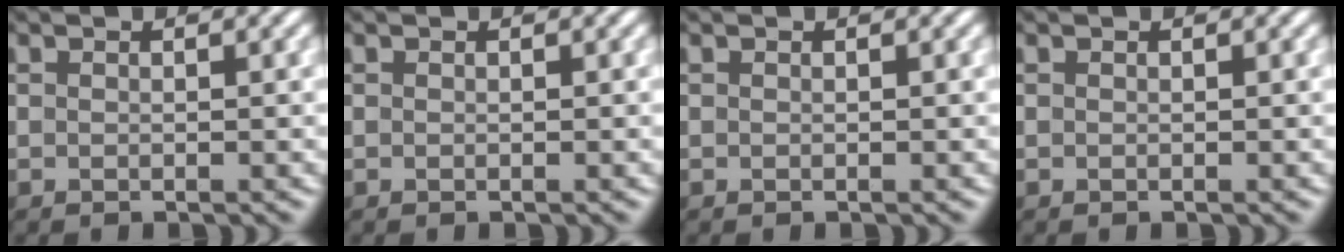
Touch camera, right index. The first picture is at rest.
{"total": 0.0}
{"total": 0.0}
{"total": 0.0}